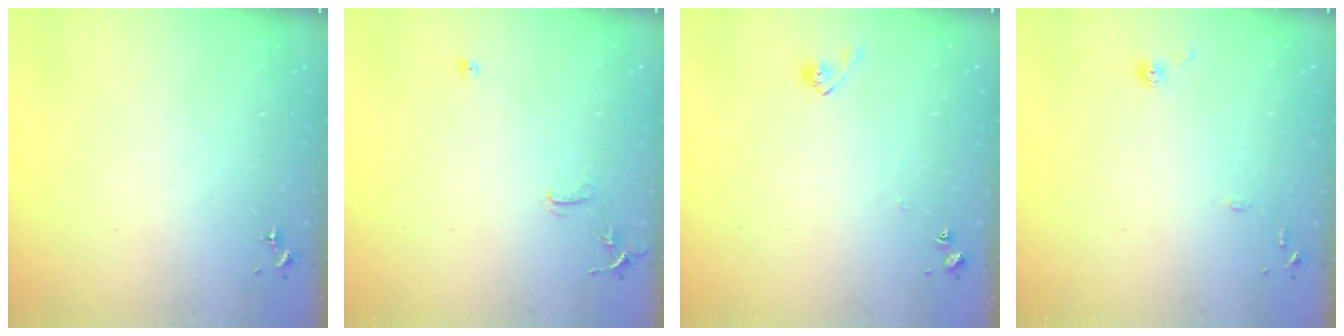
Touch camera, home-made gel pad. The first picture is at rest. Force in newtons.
{"total": 7.6, "press": 7.6, "slide": 0.6}
{"total": 7.4, "press": 7.3, "slide": 0.6}
{"total": 7.8, "press": 7.8, "slide": 0.6}